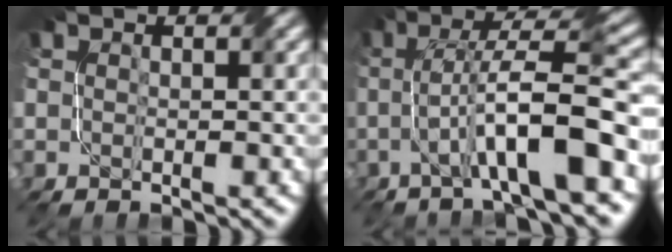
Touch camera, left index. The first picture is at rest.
{"total": 9.1, "force": [-1.7, 1.3, 8.9], "torque": [-0.142, 0.020, -0.034]}